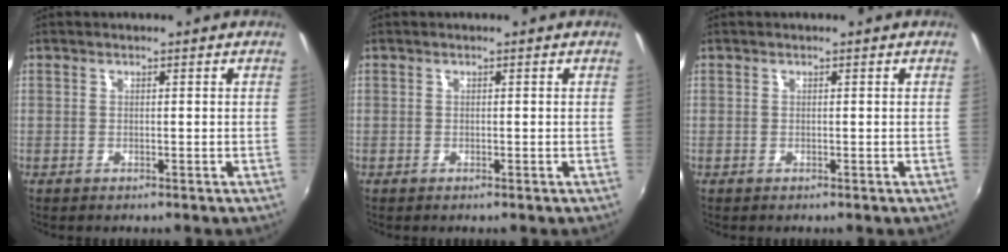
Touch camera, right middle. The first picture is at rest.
{"total": 0.0}
{"total": 0.0}